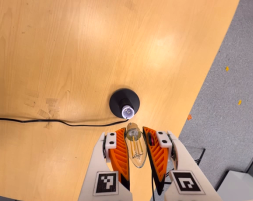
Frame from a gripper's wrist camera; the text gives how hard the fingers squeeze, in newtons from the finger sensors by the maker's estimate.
{"total": 23.9, "left": 25.0, "right": 22.8}